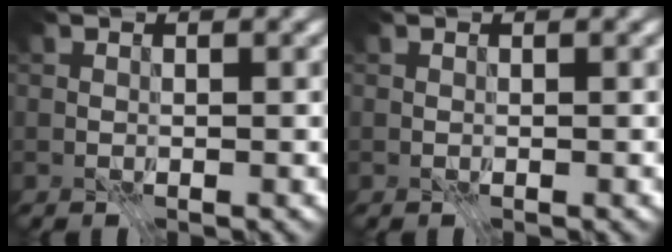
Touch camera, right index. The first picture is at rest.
{"total": 0.0}